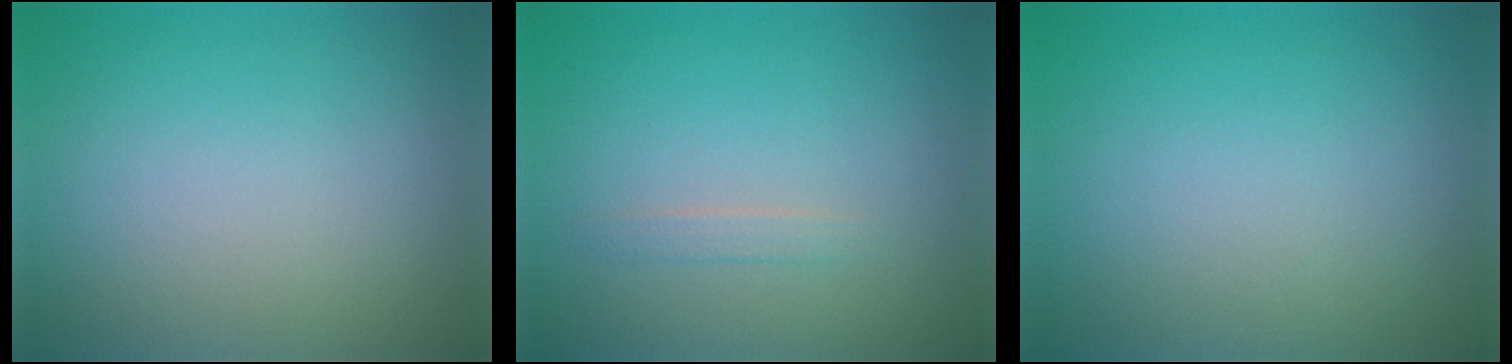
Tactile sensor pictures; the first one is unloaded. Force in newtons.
{"total": 0.8, "press": 0.8, "slide": 0.0}
{"total": 0.0}